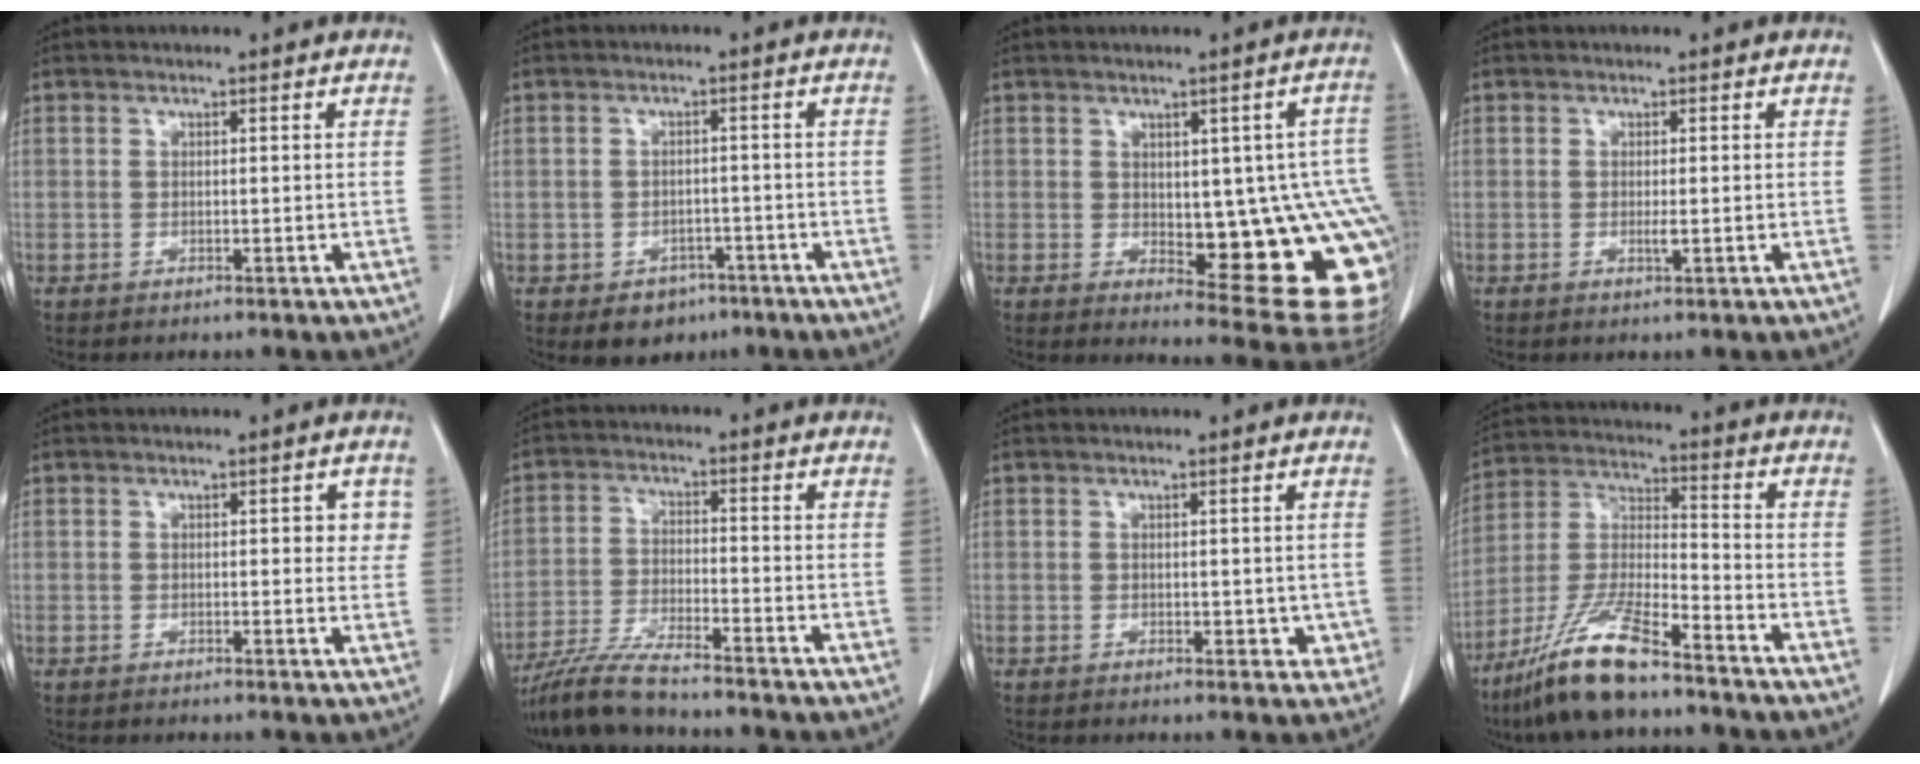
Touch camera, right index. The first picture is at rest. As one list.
[{"total": 4.6, "force": [-2.7, 3.5, 1.4], "torque": [-0.012, 0.006, -0.029]}, {"total": 17.1, "force": [-2.3, 6.0, 15.8], "torque": [-0.117, 0.014, -0.006]}, {"total": 1.5, "force": [-0.2, 0.0, 1.5], "torque": [-0.030, -0.005, -0.005]}, {"total": 3.1, "force": [0.8, 1.5, 2.6], "torque": [-0.022, 0.006, 0.006]}, {"total": 8.2, "force": [-7.4, 0.0, 3.7], "torque": [-0.077, -0.021, -0.139]}, {"total": 2.6, "force": [0.1, 1.8, 1.8], "torque": [-0.008, -0.002, 0.003]}, {"total": 12.9, "force": [-9.5, 1.7, 8.6], "torque": [-0.183, -0.018, -0.177]}]